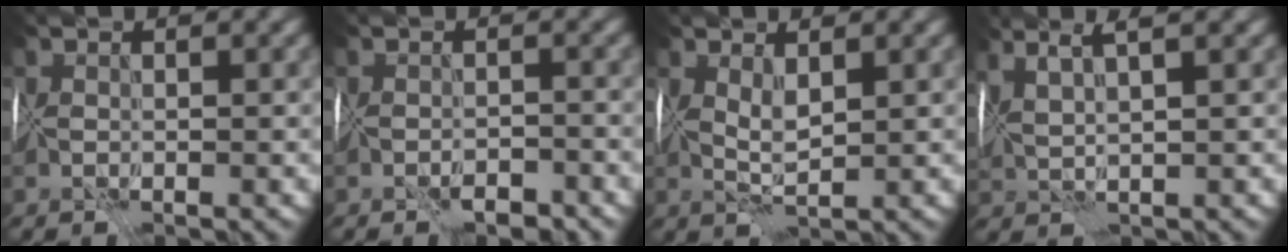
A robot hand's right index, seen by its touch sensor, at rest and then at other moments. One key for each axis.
{"total": 1.8, "fx": -1.6, "fy": 0.2, "fz": 0.7, "tx": 0.000, "ty": 0.005, "tz": -0.023}
{"total": 1.9, "fx": 1.7, "fy": -0.3, "fz": 0.9, "tx": -0.020, "ty": 0.006, "tz": 0.038}
{"total": 4.6, "fx": 3.7, "fy": -0.1, "fz": 2.8, "tx": -0.044, "ty": 0.026, "tz": 0.065}